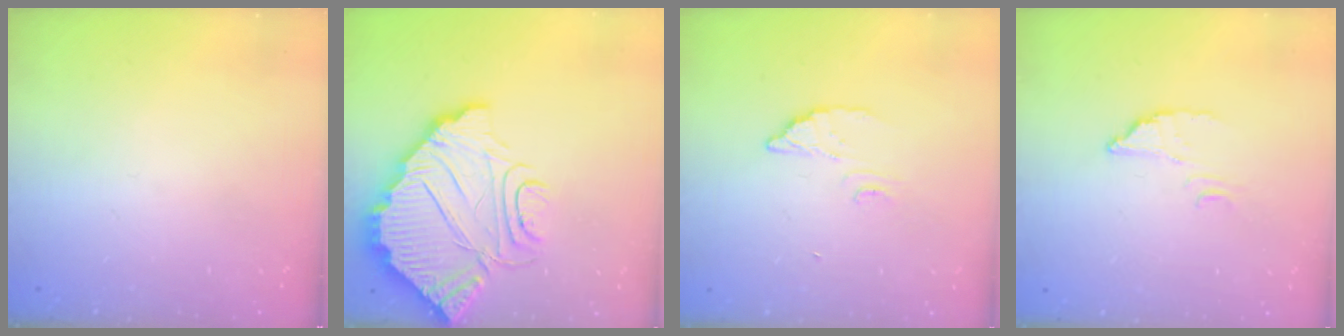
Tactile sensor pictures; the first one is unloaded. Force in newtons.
{"total": 12.5, "press": 12.5, "slide": 1.1}
{"total": 3.6, "press": 3.6, "slide": 0.2}
{"total": 2.7, "press": 2.7, "slide": 0.2}